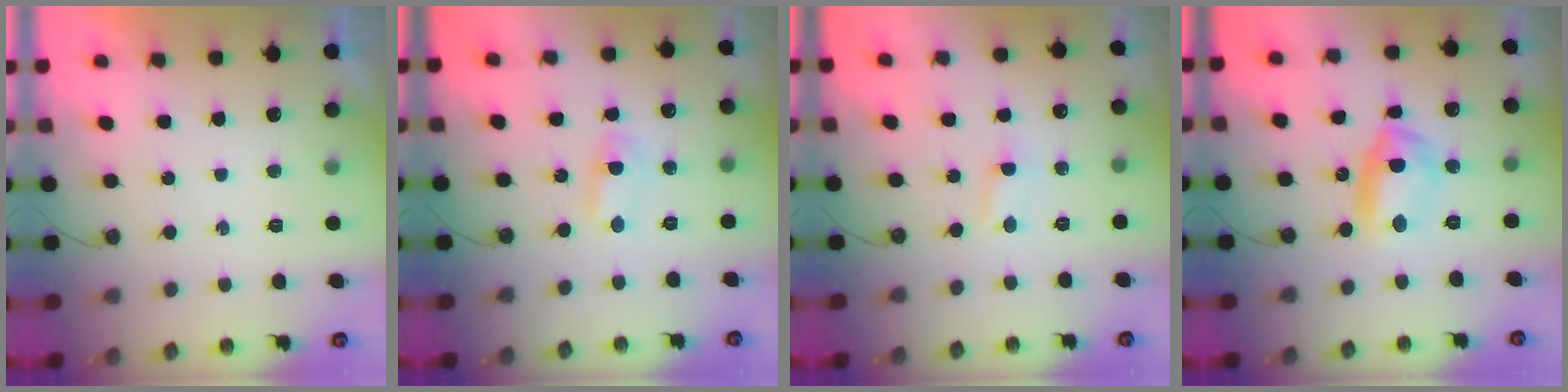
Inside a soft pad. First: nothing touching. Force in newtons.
{"total": 1.0, "press": 0.8, "slide": 0.6}
{"total": 1.0, "press": 1.0, "slide": 0.1}
{"total": 12.7, "press": 10.3, "slide": 7.4}